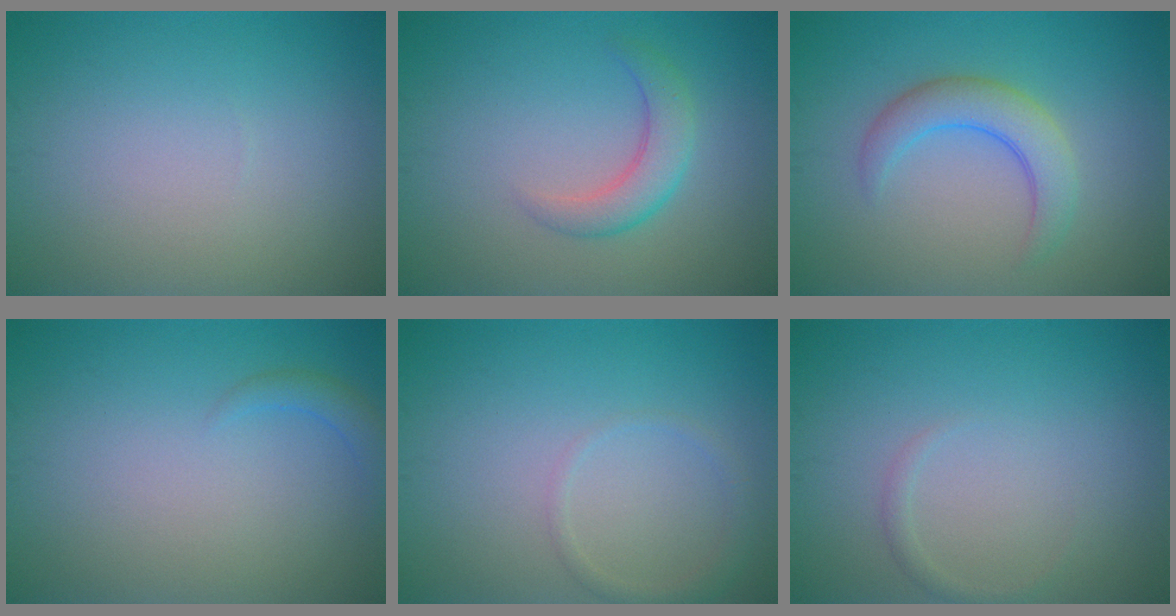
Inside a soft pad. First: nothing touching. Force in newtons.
{"total": 3.0, "press": 3.0, "slide": 0.2}
{"total": 3.8, "press": 3.8, "slide": 0.1}
{"total": 1.3, "press": 1.3, "slide": 0.2}
{"total": 1.4, "press": 1.4, "slide": 0.1}
{"total": 0.8, "press": 0.8, "slide": 0.0}